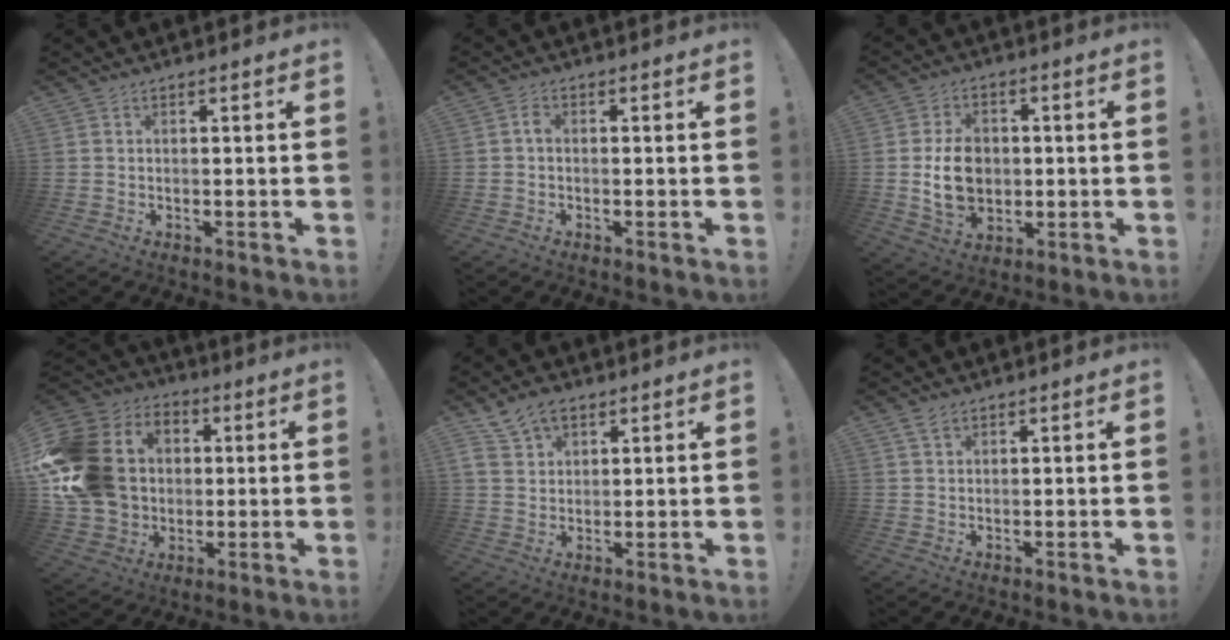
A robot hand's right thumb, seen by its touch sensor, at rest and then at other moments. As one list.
[{"total": 1.5, "force": [-0.4, 0.9, 1.1], "torque": [-0.022, 0.006, -0.009]}, {"total": 12.1, "force": [-0.1, 9.6, 7.3], "torque": [-0.120, 0.004, 0.003]}, {"total": 21.3, "force": [1.8, 17.5, 11.9], "torque": [-0.222, 0.014, 0.059]}, {"total": 8.1, "force": [5.3, 5.2, 3.2], "torque": [-0.057, -0.019, 0.105]}, {"total": 2.8, "force": [2.0, 1.6, 1.2], "torque": [-0.009, -0.009, 0.034]}]